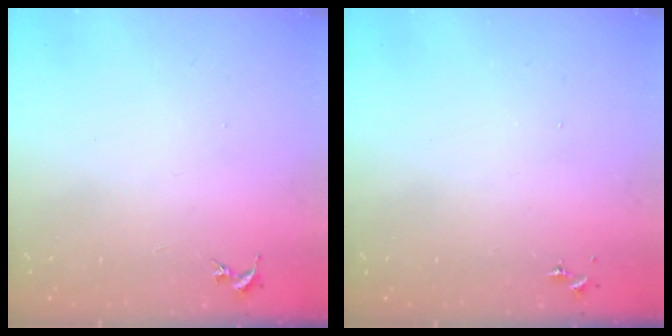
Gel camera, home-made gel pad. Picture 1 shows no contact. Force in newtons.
{"total": 0.0}